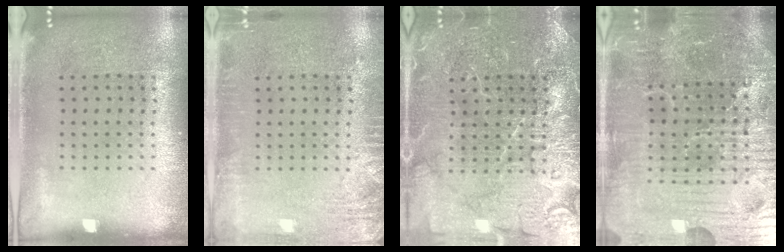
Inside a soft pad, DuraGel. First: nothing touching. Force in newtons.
{"total": 2.5, "press": 2.5, "slide": 0.4}
{"total": 7.1, "press": 7.0, "slide": 1.0}
{"total": 5.8, "press": 5.5, "slide": 1.8}